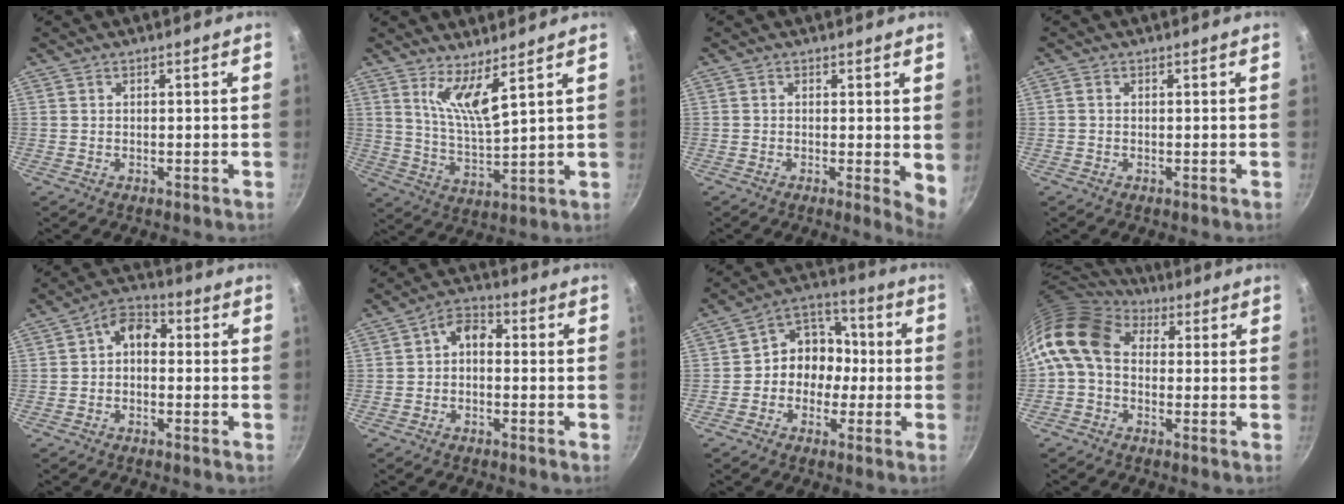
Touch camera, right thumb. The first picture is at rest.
{"total": 7.7, "force": [4.9, 0.9, 5.9], "torque": [-0.113, -0.061, 0.098]}
{"total": 4.3, "force": [0.2, 1.3, 4.1], "torque": [-0.050, -0.011, -0.001]}
{"total": 0.7, "force": [0.0, 0.6, 0.4], "torque": [-0.008, 0.005, -0.002]}
{"total": 5.6, "force": [-0.3, 3.9, 4.0], "torque": [-0.050, 0.023, -0.022]}
{"total": 4.7, "force": [-0.5, 3.2, 3.4], "torque": [-0.051, 0.021, -0.022]}
{"total": 9.9, "force": [-1.3, 8.5, 5.0], "torque": [-0.022, 0.044, -0.039]}
{"total": 11.9, "force": [1.3, 8.9, 7.8], "torque": [-0.138, 0.023, -0.001]}